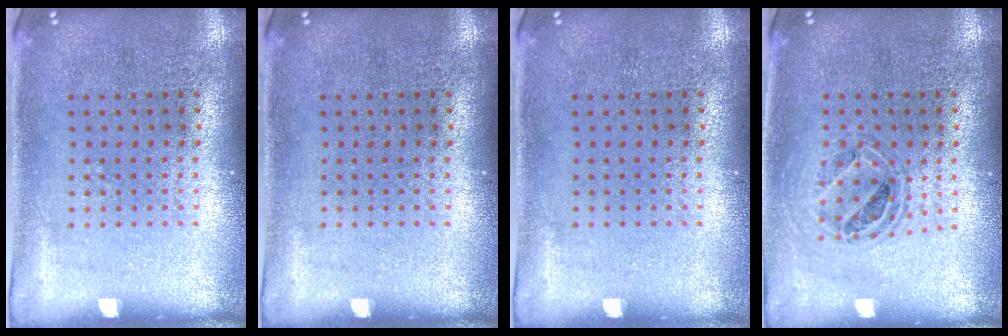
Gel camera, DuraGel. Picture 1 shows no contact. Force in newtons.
{"total": 0.0}
{"total": 0.0}
{"total": 0.8, "press": 0.8, "slide": 0.2}